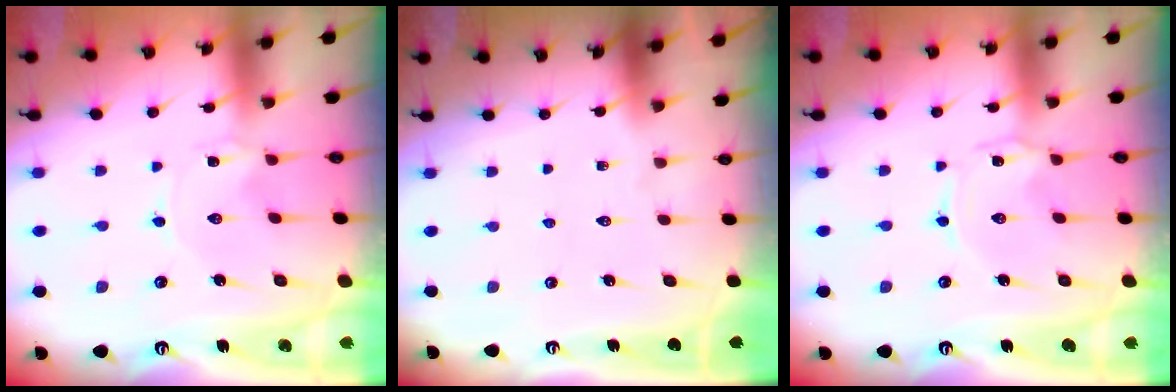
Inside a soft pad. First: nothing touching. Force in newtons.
{"total": 0.0}
{"total": 0.7, "press": 0.7, "slide": 0.1}